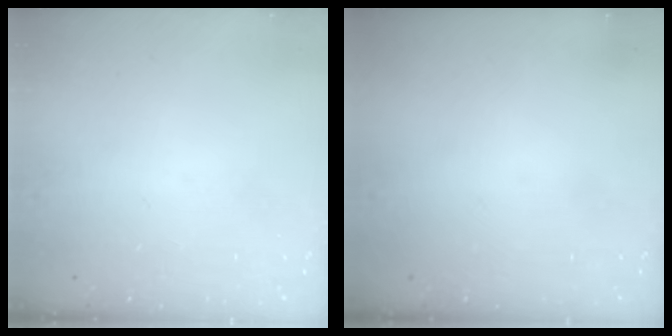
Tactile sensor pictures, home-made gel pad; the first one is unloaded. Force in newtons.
{"total": 0.0}